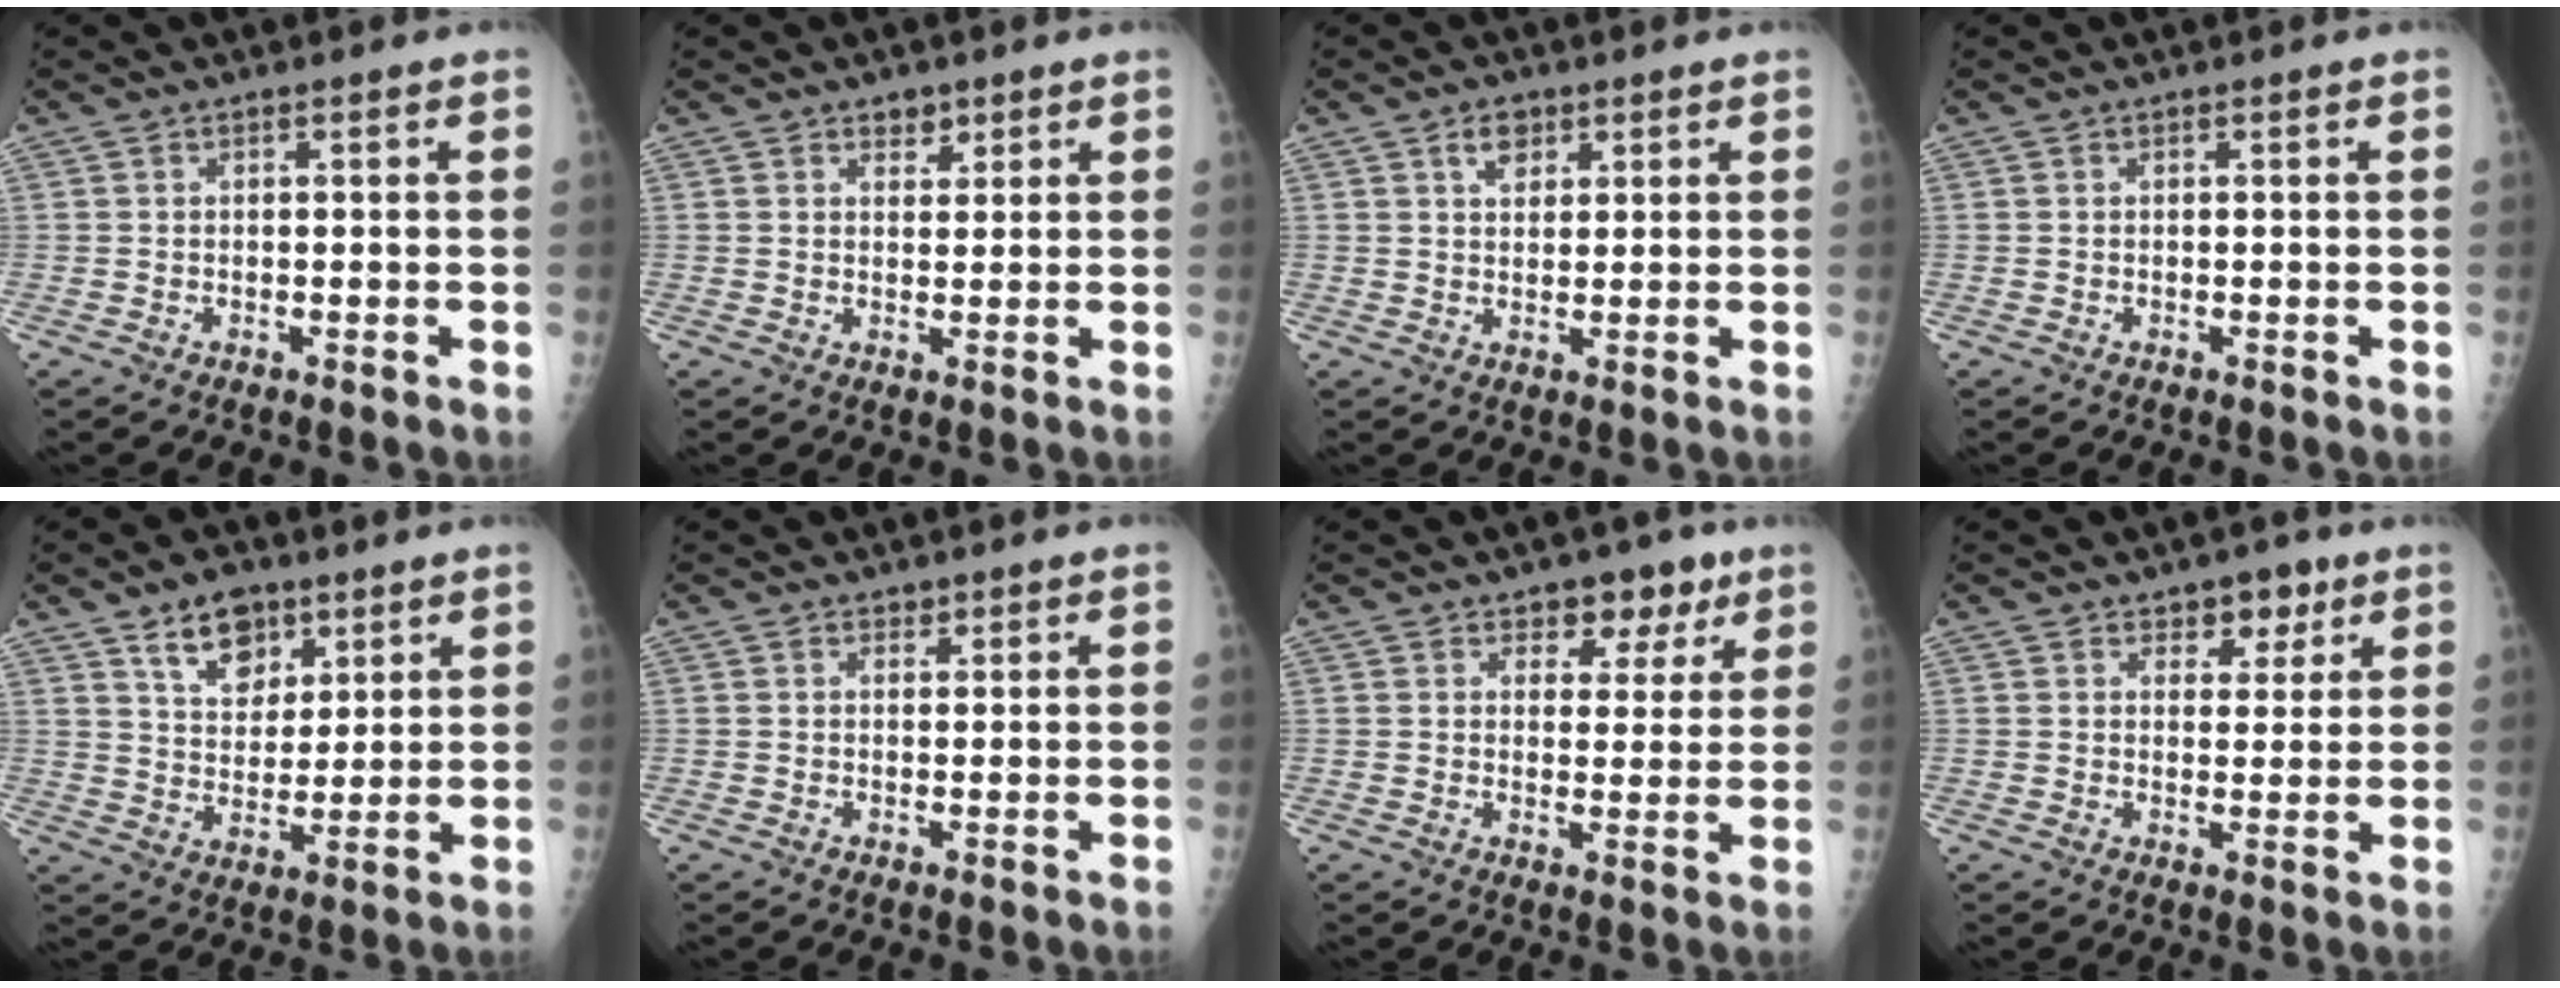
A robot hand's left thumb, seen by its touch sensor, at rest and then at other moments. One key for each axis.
{"total": 2.5, "fx": 1.7, "fy": 1.6, "fz": 0.9, "tx": 0.006, "ty": -0.009, "tz": 0.025}
{"total": 3.6, "fx": 1.9, "fy": 2.4, "fz": 1.8, "tx": -0.014, "ty": -0.010, "tz": 0.032}
{"total": 0.0}
{"total": 8.9, "fx": 5.4, "fy": 5.5, "fz": 4.4, "tx": -0.043, "ty": -0.033, "tz": 0.095}
{"total": 0.9, "fx": 0.7, "fy": 0.6, "fz": 0.2, "tx": 0.010, "ty": -0.005, "tz": 0.008}
{"total": 6.6, "fx": 4.1, "fy": 4.3, "fz": 2.9, "tx": 0.001, "ty": -0.016, "tz": 0.055}
{"total": 5.0, "fx": 3.0, "fy": 3.2, "fz": 2.3, "tx": 0.002, "ty": -0.013, "tz": 0.041}